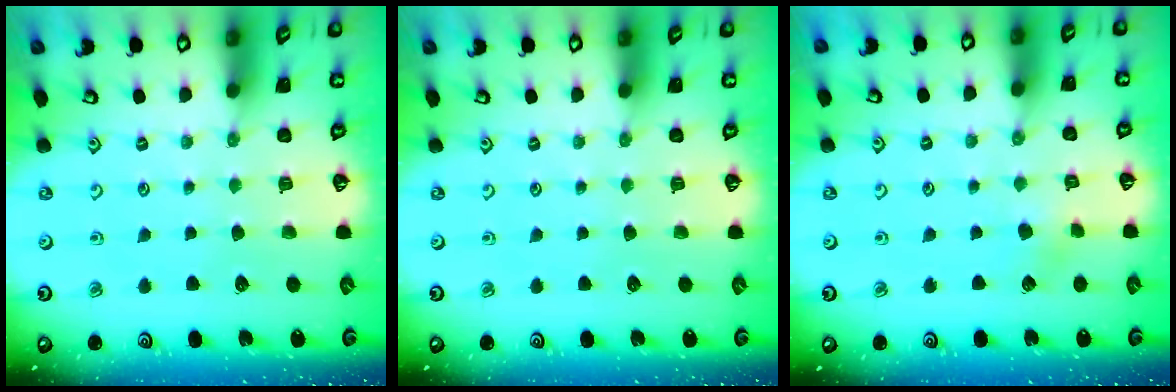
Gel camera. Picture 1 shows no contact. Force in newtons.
{"total": 0.0}
{"total": 3.0, "press": 3.0, "slide": 0.3}